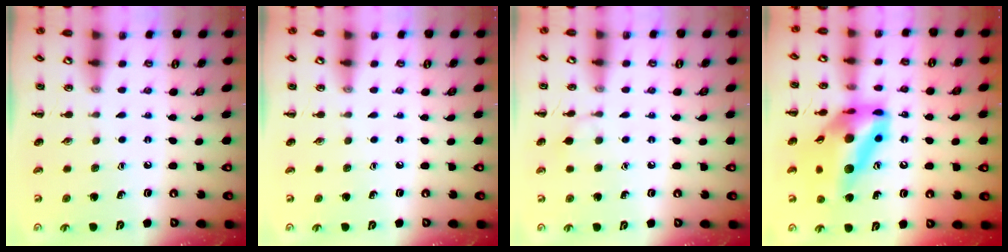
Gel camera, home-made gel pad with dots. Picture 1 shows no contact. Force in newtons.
{"total": 0.0}
{"total": 5.3, "press": 5.1, "slide": 1.6}
{"total": 17.2, "press": 16.2, "slide": 5.7}